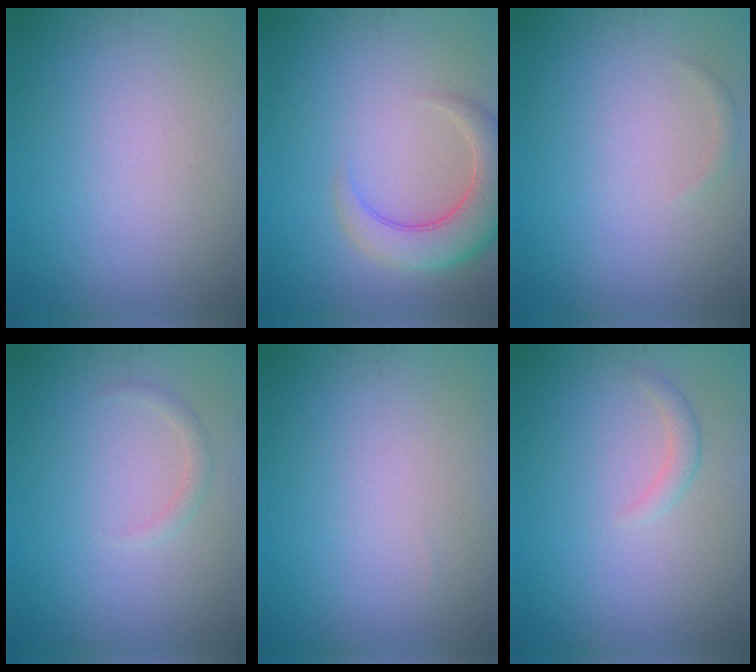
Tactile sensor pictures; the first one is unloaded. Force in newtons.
{"total": 5.4, "press": 5.4, "slide": 0.6}
{"total": 0.6, "press": 0.6, "slide": 0.0}
{"total": 1.0, "press": 1.0, "slide": 0.1}
{"total": 0.0}
{"total": 1.1, "press": 1.1, "slide": 0.1}